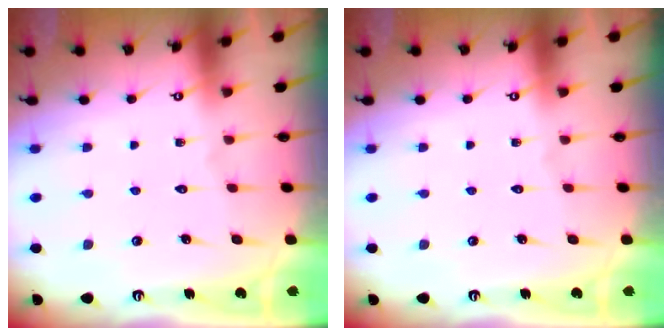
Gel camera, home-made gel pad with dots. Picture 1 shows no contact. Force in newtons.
{"total": 0.0}